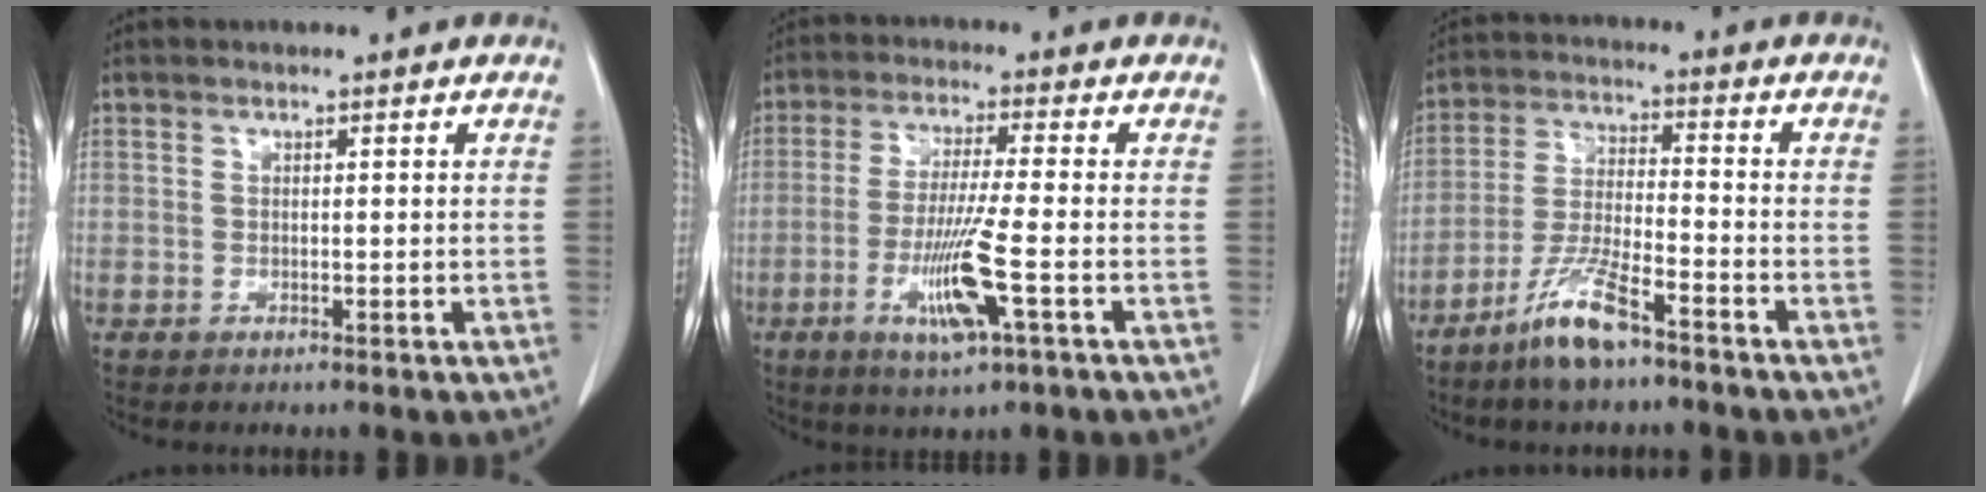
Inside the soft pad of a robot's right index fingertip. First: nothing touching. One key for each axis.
{"total": 9.2, "fx": -3.1, "fy": -0.2, "fz": 8.6, "tx": -0.168, "ty": -0.014, "tz": -0.058}
{"total": 8.8, "fx": -6.2, "fy": 1.2, "fz": 6.1, "tx": -0.130, "ty": -0.016, "tz": -0.122}